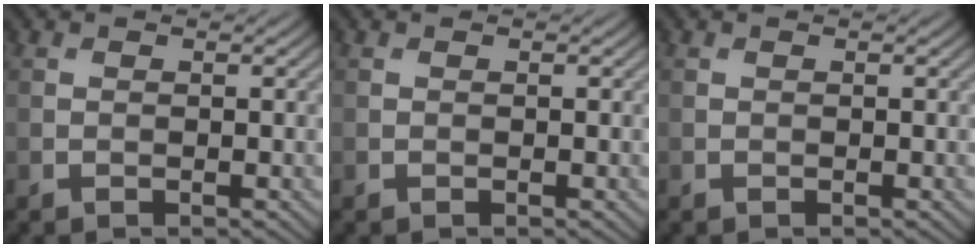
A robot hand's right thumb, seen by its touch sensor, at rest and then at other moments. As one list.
[{"total": 0.0}, {"total": 0.0}]